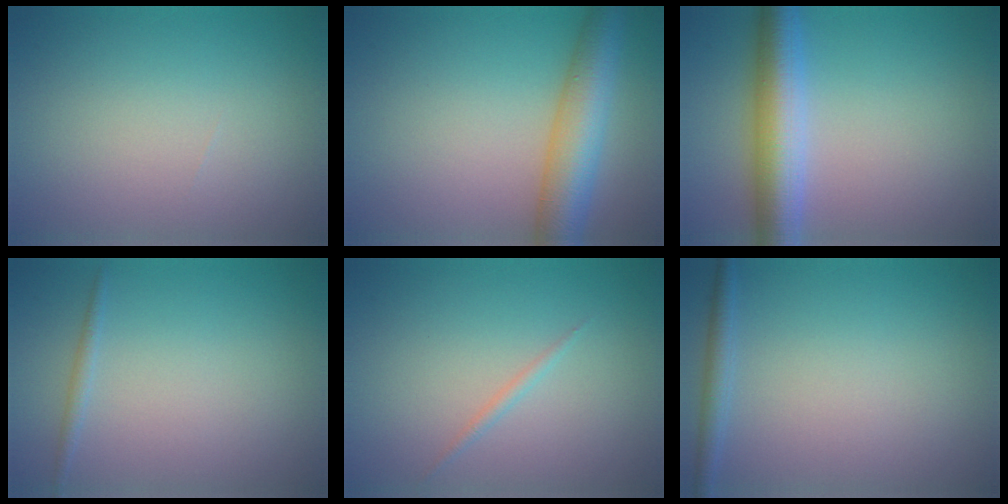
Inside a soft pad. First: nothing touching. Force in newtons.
{"total": 6.6, "press": 6.6, "slide": 0.3}
{"total": 6.0, "press": 6.0, "slide": 0.2}
{"total": 0.8, "press": 0.8, "slide": 0.1}
{"total": 0.7, "press": 0.7, "slide": 0.0}
{"total": 1.5, "press": 1.5, "slide": 0.1}